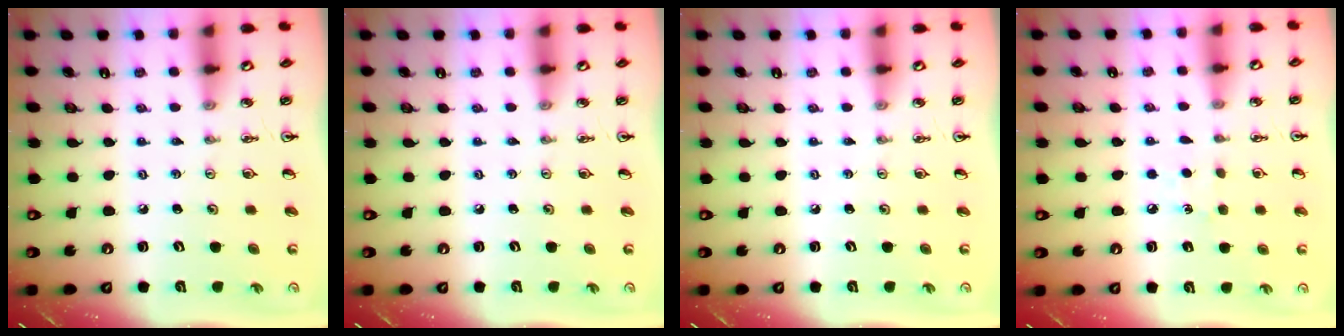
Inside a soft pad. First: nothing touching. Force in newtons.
{"total": 0.0}
{"total": 0.0}
{"total": 5.4, "press": 5.4, "slide": 0.6}